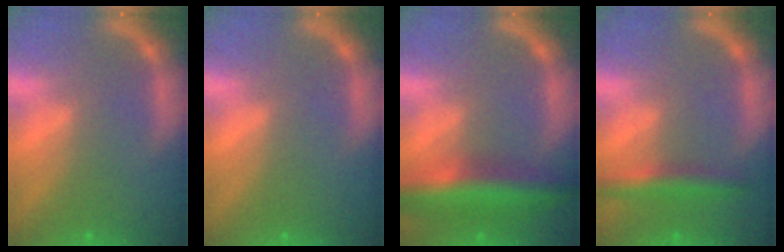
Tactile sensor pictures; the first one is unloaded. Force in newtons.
{"total": 0.0}
{"total": 7.5}
{"total": 3.5}